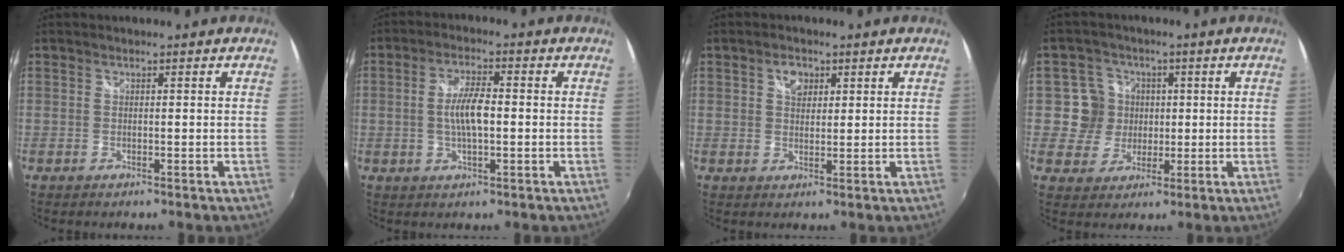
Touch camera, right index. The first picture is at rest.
{"total": 6.2, "force": [-0.5, 1.9, 5.9], "torque": [-0.111, 0.003, -0.008]}
{"total": 3.3, "force": [1.4, 2.3, 1.9], "torque": [-0.025, 0.007, 0.024]}
{"total": 6.4, "force": [0.3, 6.4, 0.4], "torque": [-0.008, 0.009, 0.002]}